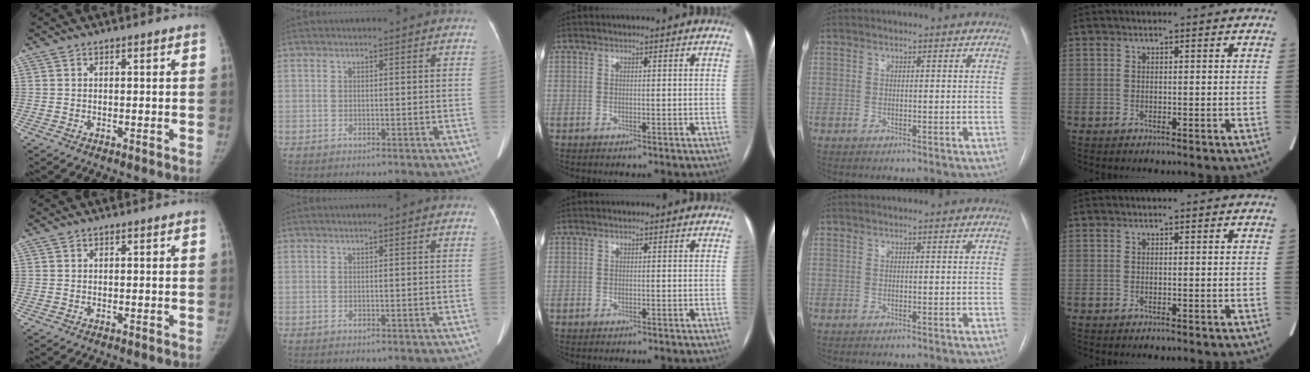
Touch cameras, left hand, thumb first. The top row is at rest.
{}